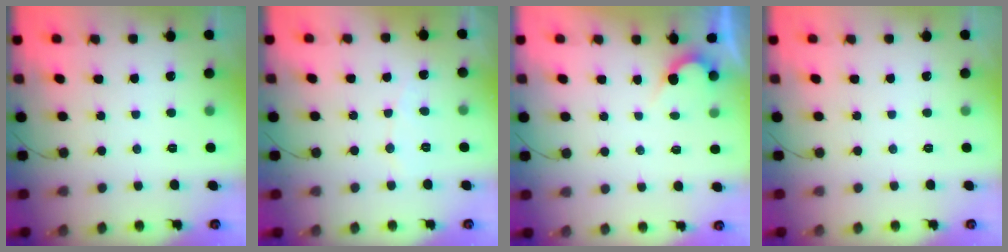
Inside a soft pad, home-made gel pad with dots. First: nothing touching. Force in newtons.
{"total": 3.3, "press": 3.3, "slide": 0.4}
{"total": 2.1, "press": 2.1, "slide": 0.1}
{"total": 0.0}